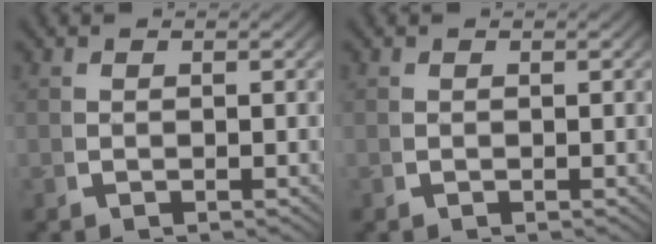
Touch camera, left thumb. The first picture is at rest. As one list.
[{"total": 0.0}]